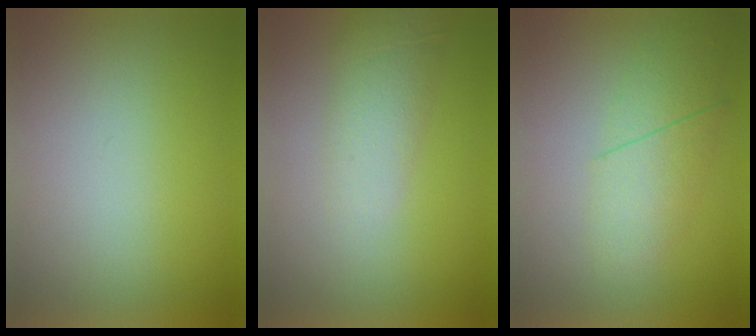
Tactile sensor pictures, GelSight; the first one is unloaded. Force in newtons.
{"total": 1.0}
{"total": 2.3}